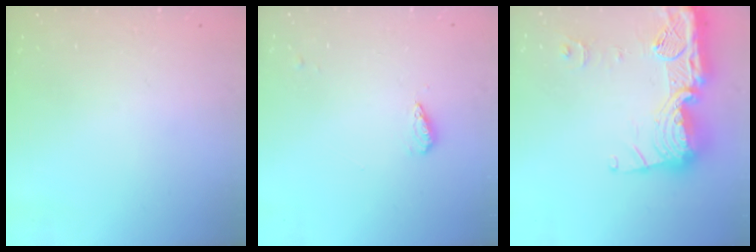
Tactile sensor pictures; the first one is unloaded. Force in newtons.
{"total": 3.9, "press": 3.8, "slide": 0.4}
{"total": 23.2, "press": 23.1, "slide": 2.1}